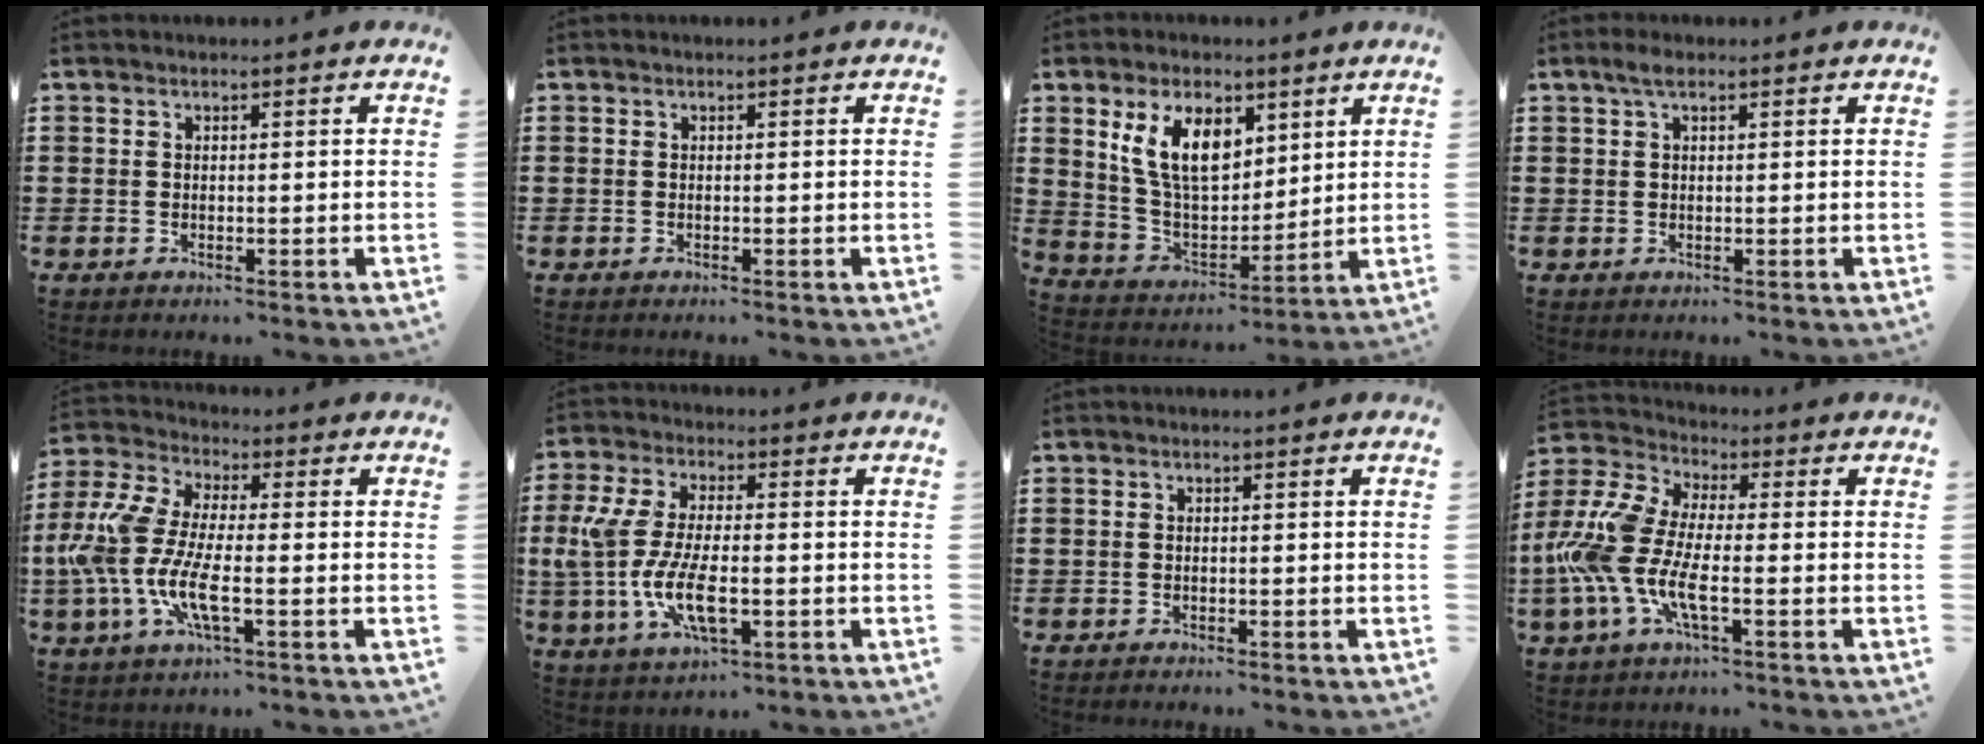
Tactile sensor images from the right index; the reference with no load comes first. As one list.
[{"total": 0.0}, {"total": 9.9, "force": [4.6, 5.6, 6.7], "torque": [-0.162, 0.009, 0.084]}, {"total": 1.9, "force": [0.9, 0.8, 1.5], "torque": [-0.034, 0.005, 0.015]}, {"total": 10.0, "force": [-3.0, 4.0, 8.7], "torque": [-0.228, -0.015, -0.067]}, {"total": 10.4, "force": [-2.1, 4.6, 9.1], "torque": [-0.228, -0.017, -0.048]}, {"total": 0.6, "force": [-0.6, 0.2, 0.0], "torque": [-0.001, 0.000, -0.012]}, {"total": 10.4, "force": [-2.7, 4.5, 8.9], "torque": [-0.240, -0.017, -0.061]}]